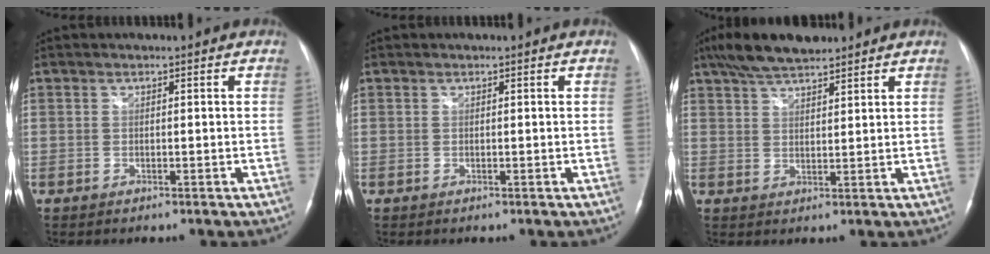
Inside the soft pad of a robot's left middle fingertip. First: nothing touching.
{"total": 0.0}
{"total": 8.6, "force": [7.1, 2.1, 4.4], "torque": [-0.080, 0.022, 0.125]}